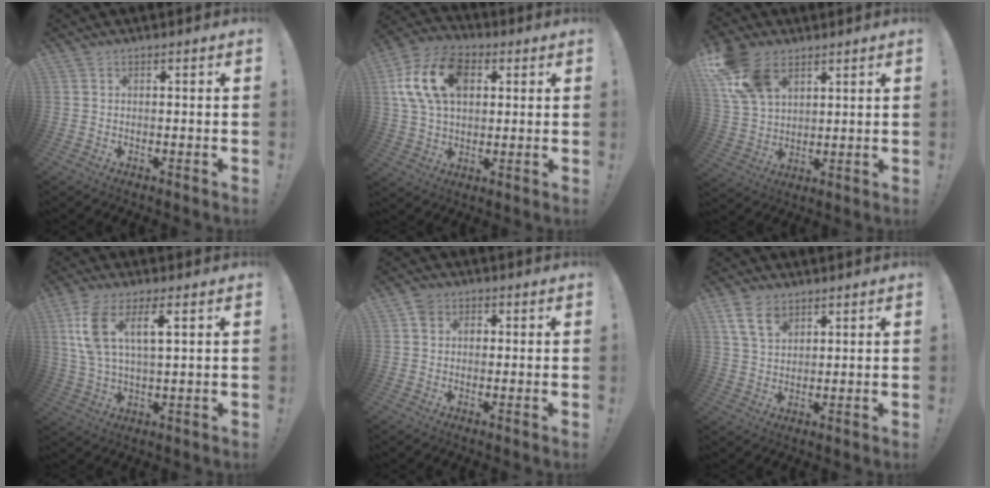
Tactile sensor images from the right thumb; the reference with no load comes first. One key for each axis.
{"total": 18.0, "fx": 4.9, "fy": 12.1, "fz": 12.3, "tx": -0.227, "ty": -0.002, "tz": 0.090}
{"total": 15.0, "fx": 8.1, "fy": 9.7, "fz": 8.2, "tx": -0.157, "ty": -0.032, "tz": 0.157}
{"total": 11.5, "fx": 4.6, "fy": 4.7, "fz": 9.4, "tx": -0.185, "ty": -0.005, "tz": 0.081}
{"total": 4.2, "fx": 0.8, "fy": 3.8, "fz": 1.6, "tx": -0.026, "ty": 0.009, "tz": 0.015}
{"total": 8.7, "fx": 5.1, "fy": 5.5, "fz": 4.4, "tx": -0.079, "ty": -0.013, "tz": 0.102}